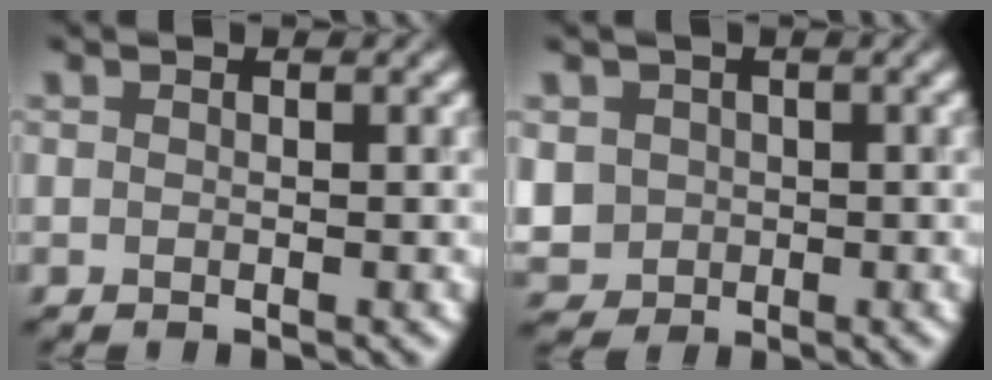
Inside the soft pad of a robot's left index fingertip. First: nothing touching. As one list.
[{"total": 4.3, "force": [-0.3, 4.0, 1.5], "torque": [-0.036, 0.005, -0.014]}]